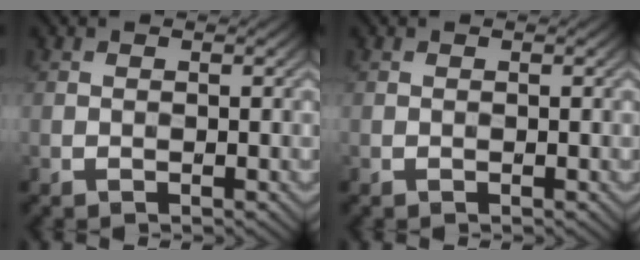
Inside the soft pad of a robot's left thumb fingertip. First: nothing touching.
{"total": 0.0}